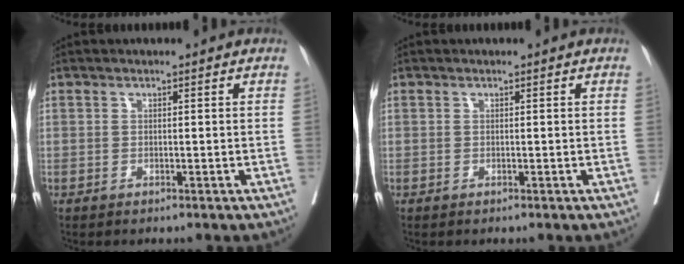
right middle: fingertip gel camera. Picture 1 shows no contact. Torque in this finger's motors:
{"motor_torque": [0.00, 0.00, 0.00, 0.00]}